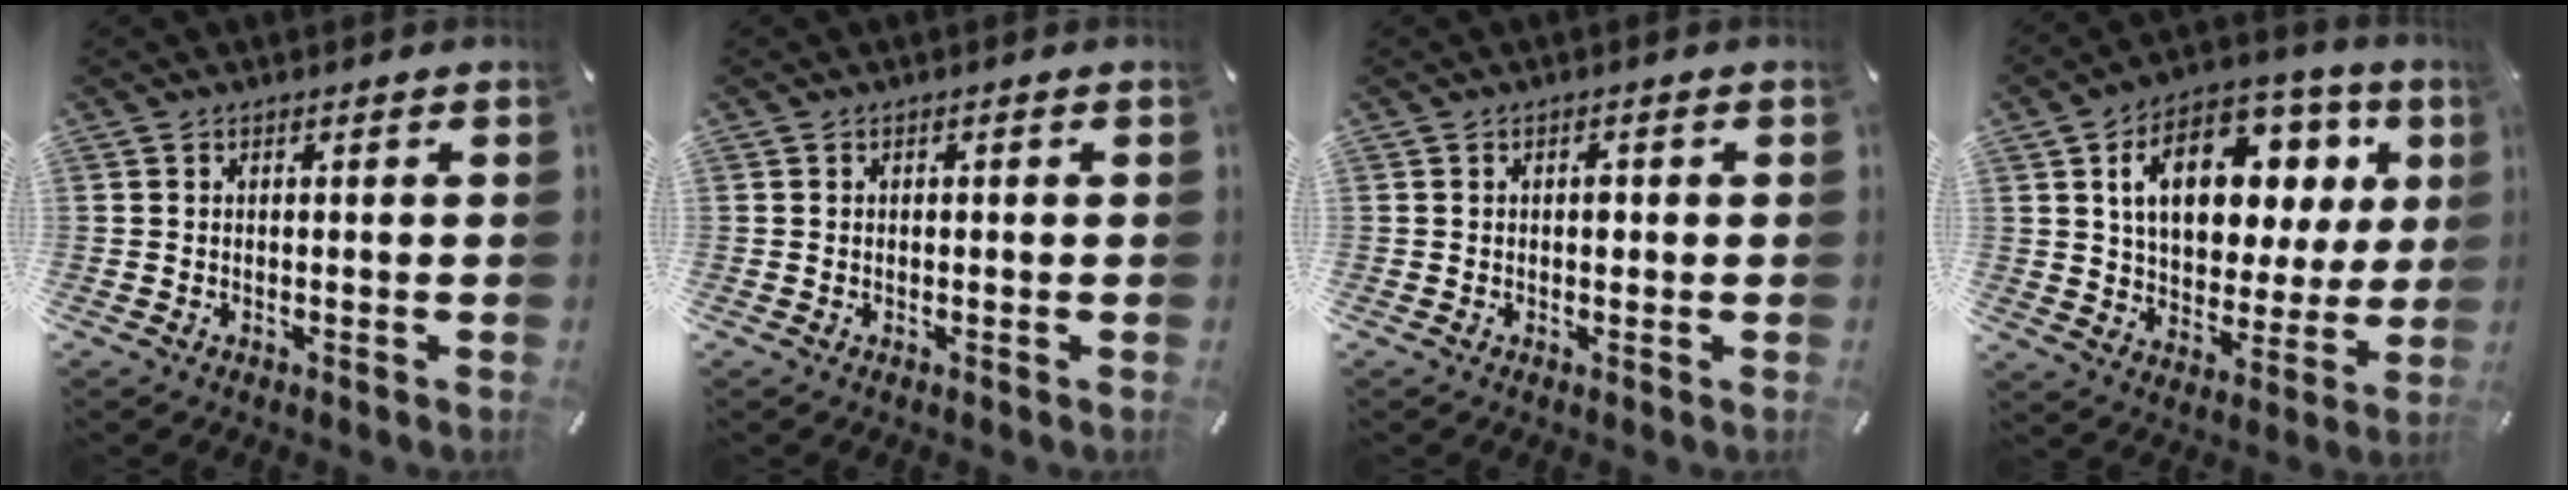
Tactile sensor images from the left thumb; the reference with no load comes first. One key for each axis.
{"total": 0.5, "fx": -0.1, "fy": 0.3, "fz": 0.4, "tx": -0.008, "ty": 0.000, "tz": -0.002}
{"total": 1.6, "fx": 0.1, "fy": 1.1, "fz": 1.2, "tx": -0.017, "ty": 0.001, "tz": -0.003}
{"total": 18.9, "fx": 7.2, "fy": 11.8, "fz": 12.8, "tx": -0.201, "ty": -0.018, "tz": 0.126}